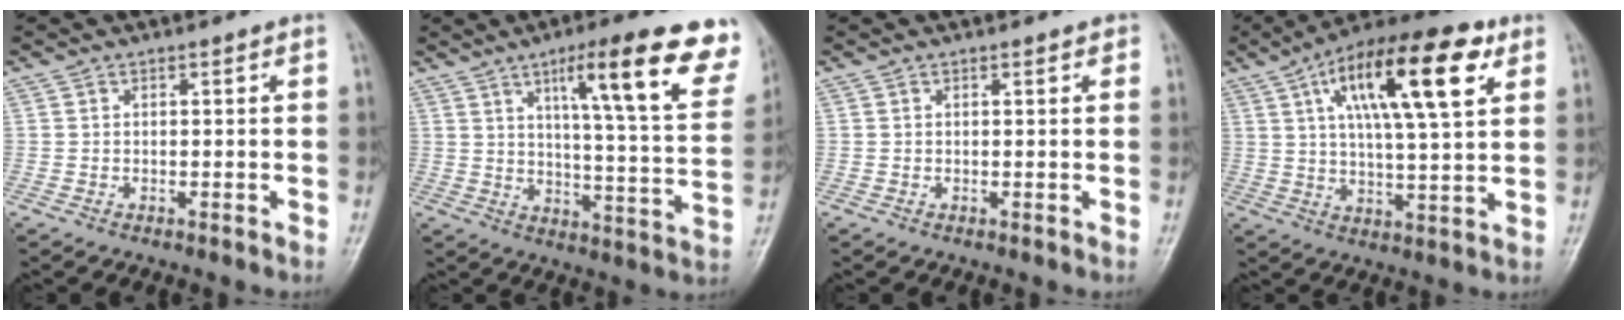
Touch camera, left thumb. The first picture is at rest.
{"total": 20.8, "force": [11.6, 3.8, 16.9], "torque": [-0.203, -0.039, 0.164]}
{"total": 0.8, "force": [0.5, 0.4, 0.6], "torque": [-0.007, -0.001, 0.003]}
{"total": 19.6, "force": [7.9, 6.2, 16.8], "torque": [-0.260, -0.004, 0.123]}